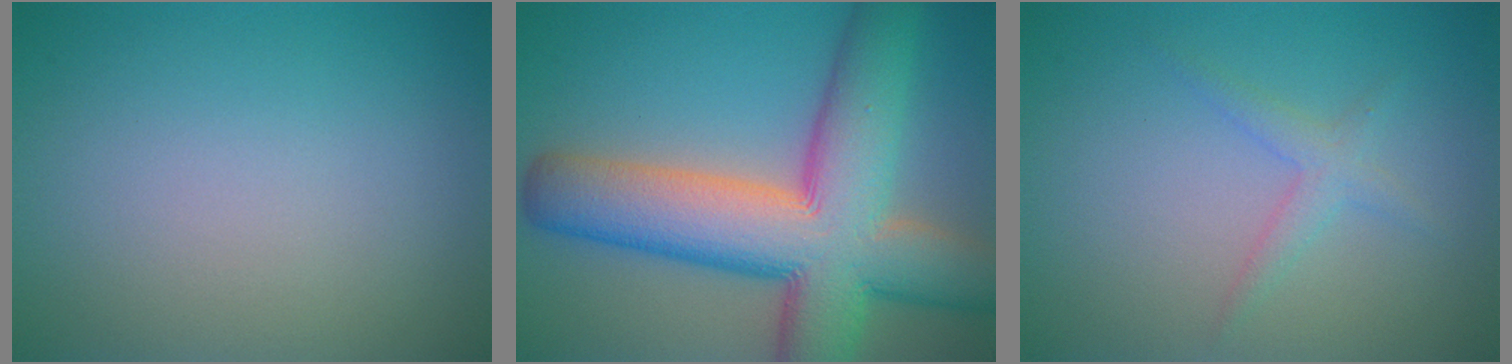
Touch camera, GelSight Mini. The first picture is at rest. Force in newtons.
{"total": 13.5, "press": 13.5, "slide": 0.6}
{"total": 1.7, "press": 1.7, "slide": 0.1}